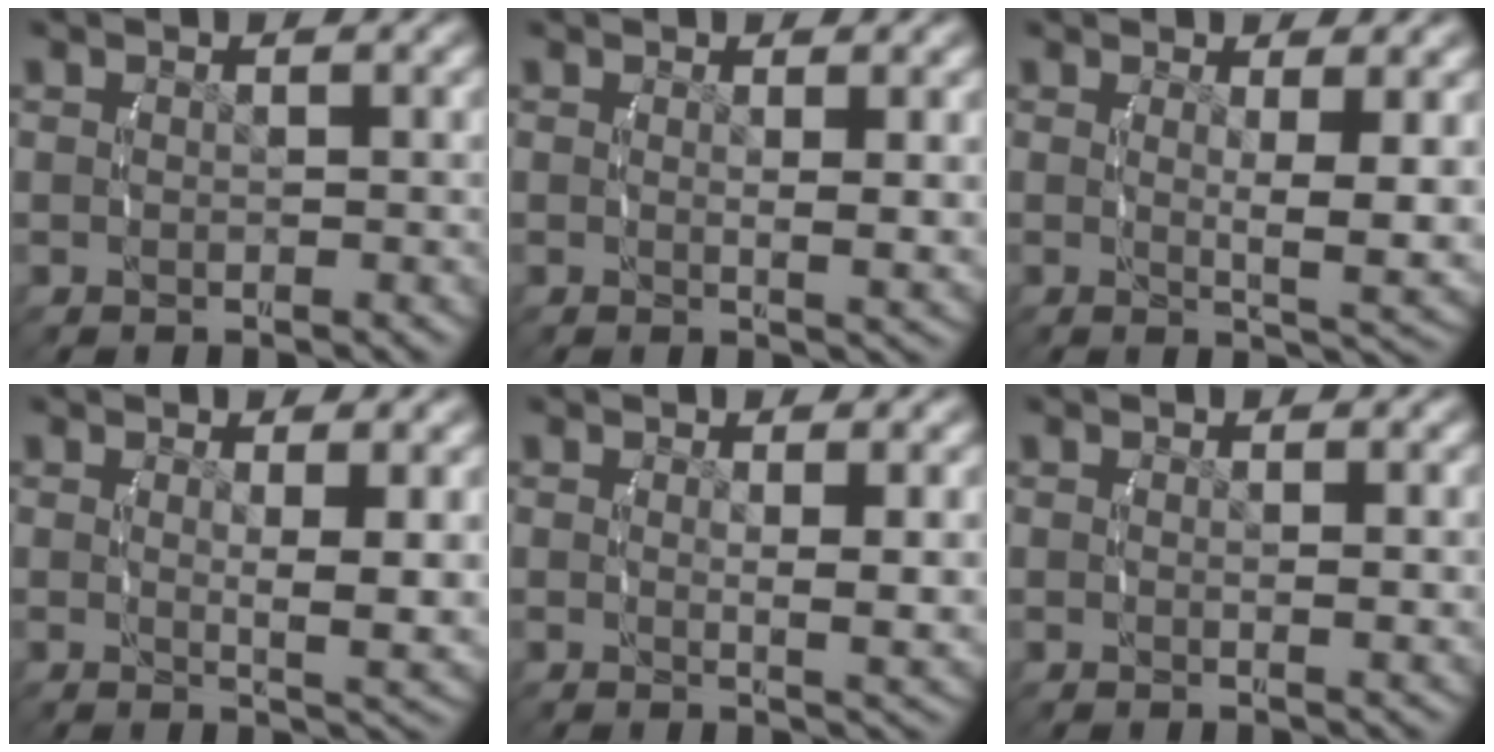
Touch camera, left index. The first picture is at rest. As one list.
[{"total": 1.7, "force": [0.6, -0.3, 1.6], "torque": [-0.028, -0.012, 0.012]}, {"total": 4.4, "force": [0.9, 0.0, 4.3], "torque": [-0.061, -0.012, 0.019]}, {"total": 3.5, "force": [1.0, -0.2, 3.4], "torque": [-0.049, -0.013, 0.019]}, {"total": 2.4, "force": [0.7, -0.3, 2.3], "torque": [-0.034, -0.011, 0.014]}, {"total": 0.7, "force": [0.2, -0.1, 0.6], "torque": [-0.019, -0.009, 0.005]}]